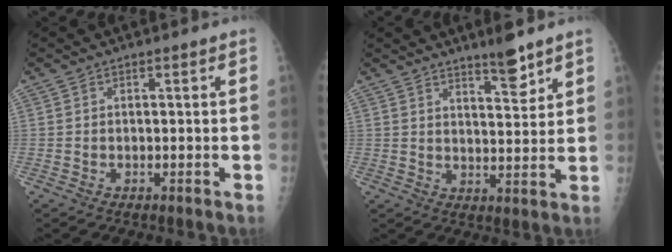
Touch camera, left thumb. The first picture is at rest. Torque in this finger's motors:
{"motor_torque": [0.12, 0.18, -0.11, -0.16, 0.04]}